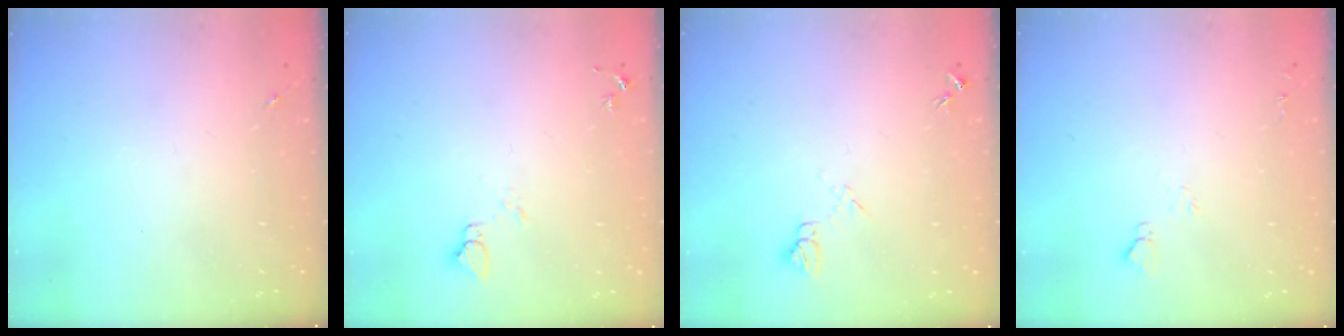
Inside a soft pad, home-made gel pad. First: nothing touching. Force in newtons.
{"total": 3.9, "press": 3.9, "slide": 0.4}
{"total": 7.1, "press": 7.1, "slide": 0.7}
{"total": 4.9, "press": 4.9, "slide": 0.6}